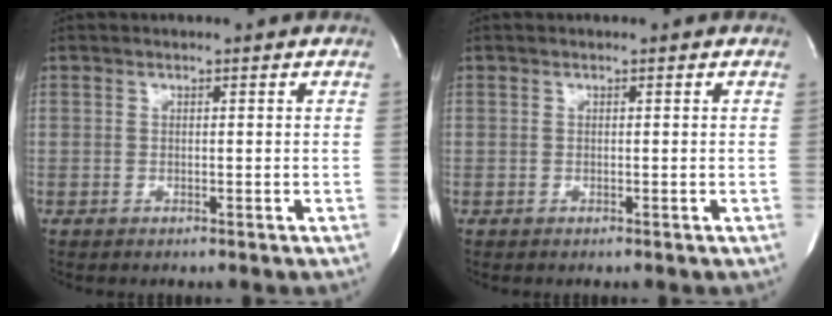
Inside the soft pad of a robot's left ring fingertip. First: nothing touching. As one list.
[{"total": 0.0}]